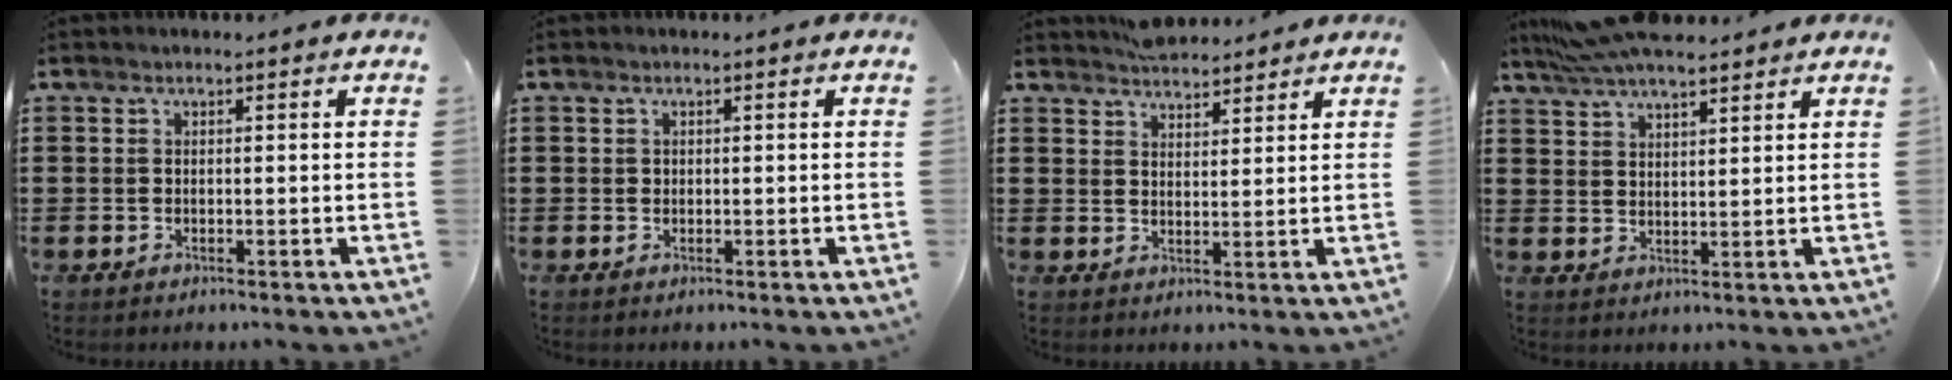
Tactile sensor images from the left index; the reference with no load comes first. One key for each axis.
{"total": 0.6, "fx": 0.2, "fy": 0.5, "fz": 0.1, "tx": -0.004, "ty": 0.003, "tz": 0.005}
{"total": 3.8, "fx": 3.7, "fy": 0.7, "fz": -0.4, "tx": -0.003, "ty": -0.007, "tz": 0.074}
{"total": 7.0, "fx": 5.9, "fy": 1.6, "fz": 3.2, "tx": -0.079, "ty": -0.007, "tz": 0.112}